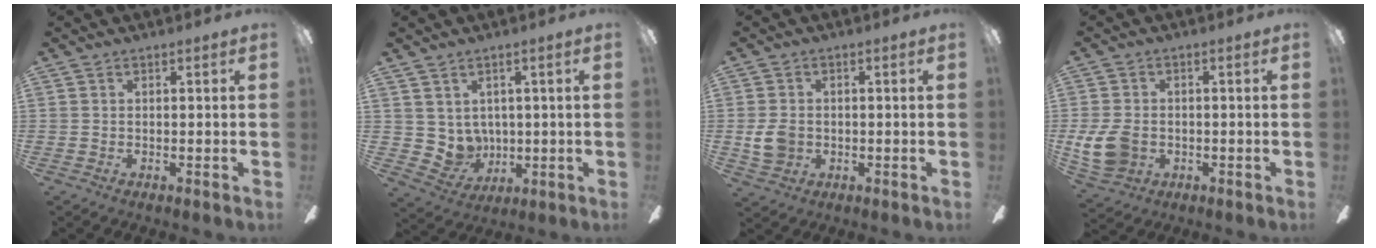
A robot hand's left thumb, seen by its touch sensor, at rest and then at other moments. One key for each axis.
{"total": 5.9, "fx": 3.2, "fy": 4.9, "fz": 0.5, "tx": -0.026, "ty": -0.028, "tz": 0.067}
{"total": 5.4, "fx": -0.7, "fy": 4.4, "fz": 3.1, "tx": -0.059, "ty": 0.005, "tz": -0.012}
{"total": 9.3, "fx": -1.6, "fy": 7.1, "fz": 5.7, "tx": -0.124, "ty": 0.010, "tz": -0.024}